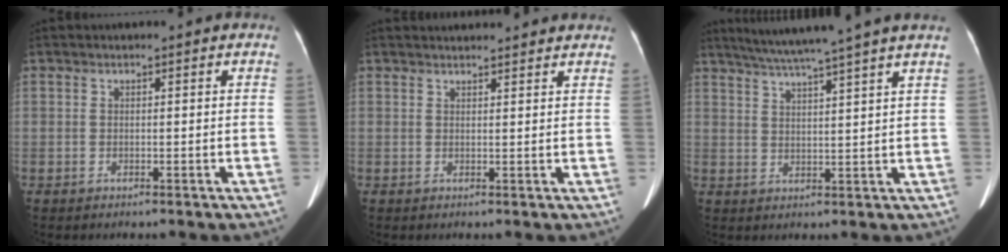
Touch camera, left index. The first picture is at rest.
{"total": 7.8, "force": [7.4, 1.3, 2.2], "torque": [-0.026, 0.029, 0.082]}
{"total": 12.4, "force": [10.4, -2.2, 6.5], "torque": [-0.108, 0.005, 0.142]}